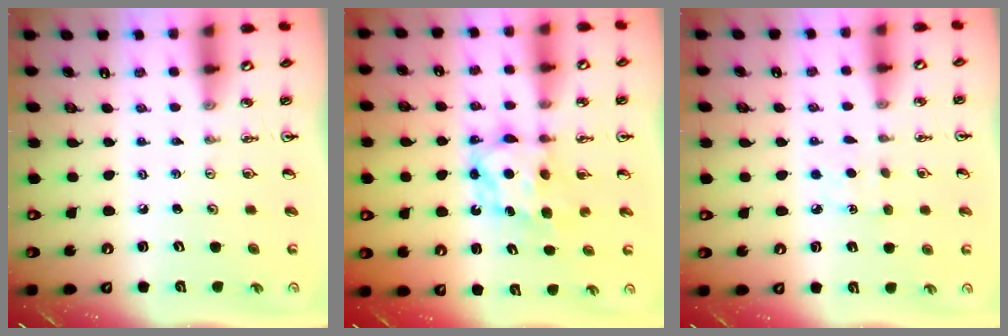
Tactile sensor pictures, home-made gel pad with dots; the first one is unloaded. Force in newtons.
{"total": 7.1, "press": 7.1, "slide": 0.3}
{"total": 2.9, "press": 2.9, "slide": 0.3}